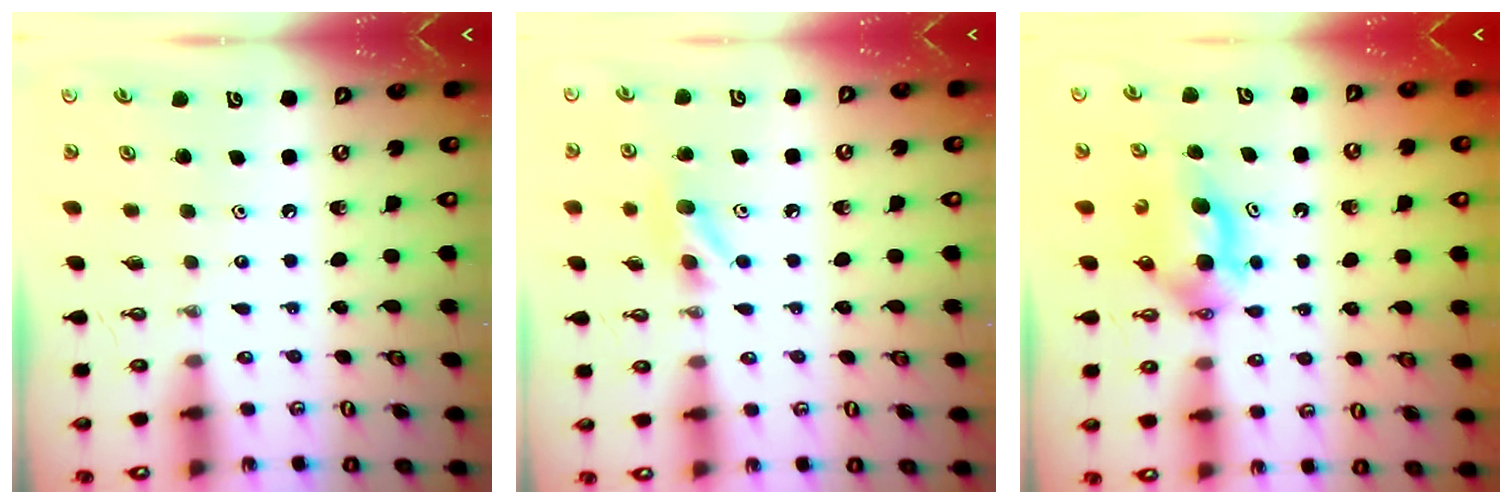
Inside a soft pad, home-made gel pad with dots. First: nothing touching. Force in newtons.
{"total": 8.6, "press": 8.2, "slide": 2.4}
{"total": 5.8, "press": 5.6, "slide": 1.5}